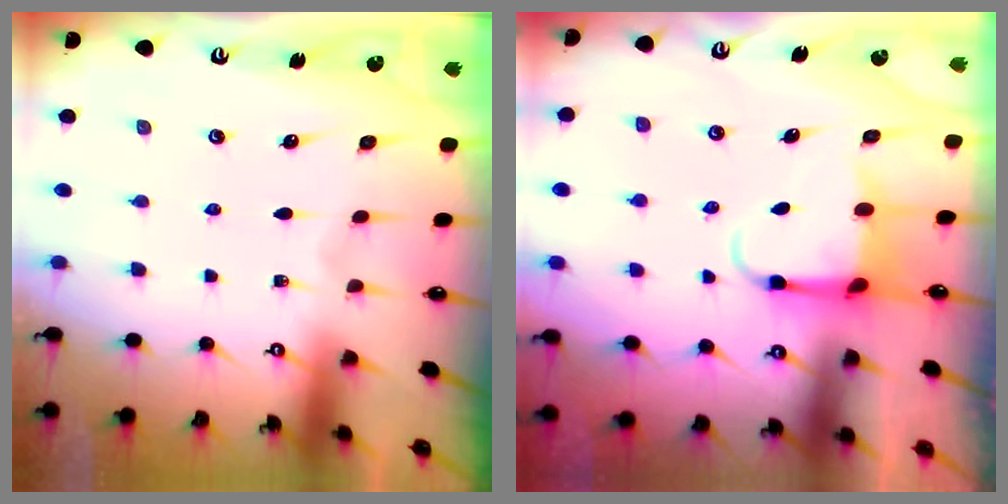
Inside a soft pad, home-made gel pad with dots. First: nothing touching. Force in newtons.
{"total": 3.9, "press": 3.8, "slide": 0.7}